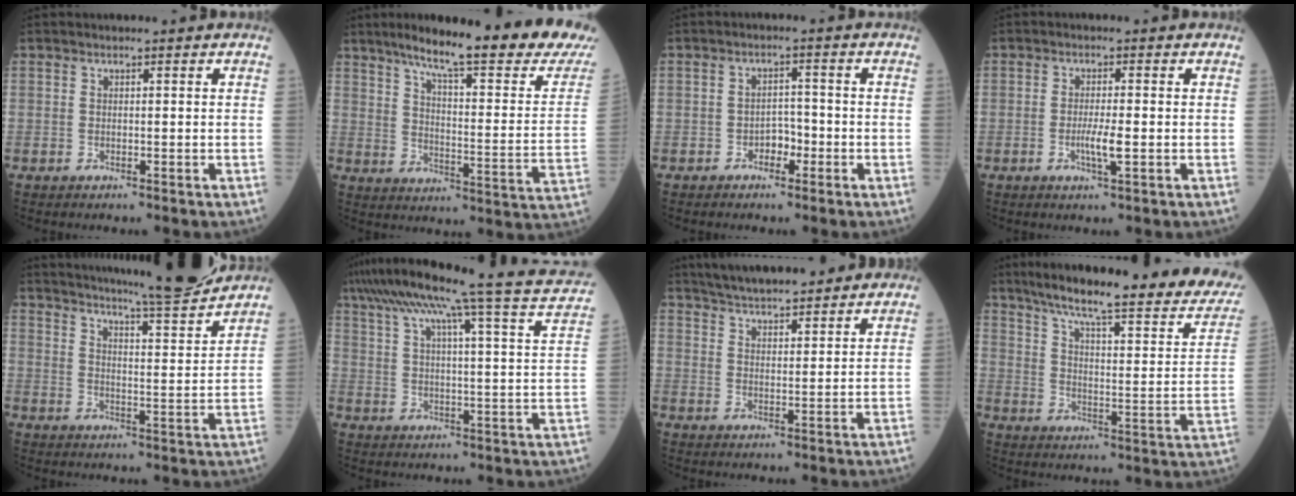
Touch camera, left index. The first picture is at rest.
{"total": 25.4, "force": [20.9, 1.1, 14.4], "torque": [-0.209, -0.063, 0.273]}
{"total": 2.6, "force": [-1.4, 1.6, 1.6], "torque": [-0.019, 0.008, -0.026]}
{"total": 3.2, "force": [-0.8, 0.1, 3.1], "torque": [-0.062, -0.005, -0.013]}
{"total": 16.5, "force": [15.2, -0.2, 6.4], "torque": [-0.105, -0.030, 0.208]}
{"total": 26.0, "force": [21.0, 0.9, 15.4], "torque": [-0.253, 0.005, 0.271]}
{"total": 15.2, "force": [13.6, 2.4, 6.4], "torque": [-0.100, 0.027, 0.200]}
{"total": 28.6, "force": [24.0, 2.5, 15.2], "torque": [-0.230, -0.055, 0.314]}